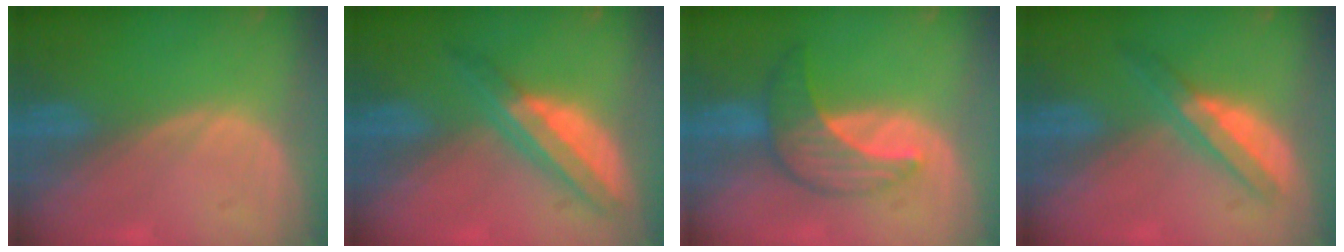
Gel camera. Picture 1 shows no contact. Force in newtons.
{"total": 6.7, "press": 5.8, "slide": 3.3}
{"total": 7.0, "press": 6.9, "slide": 1.5}
{"total": 5.2, "press": 5.0, "slide": 1.5}